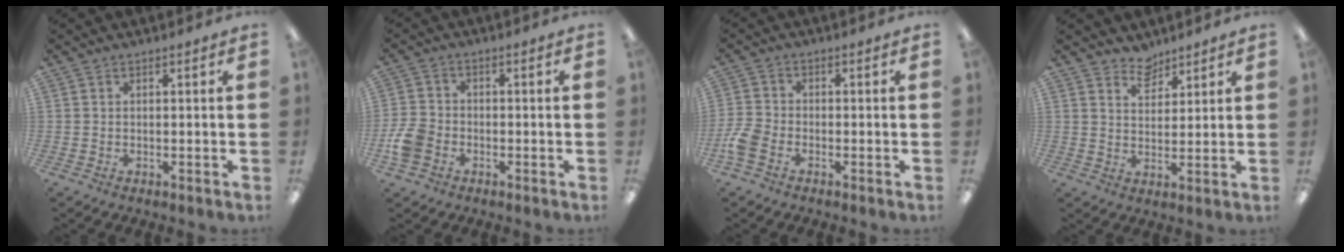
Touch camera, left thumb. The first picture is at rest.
{"total": 6.2, "force": [-2.4, 4.7, 3.1], "torque": [-0.066, 0.016, -0.043]}
{"total": 4.8, "force": [-2.3, 3.1, 2.8], "torque": [-0.060, 0.009, -0.042]}
{"total": 5.3, "force": [4.6, 2.5, 1.0], "torque": [-0.016, -0.026, 0.085]}